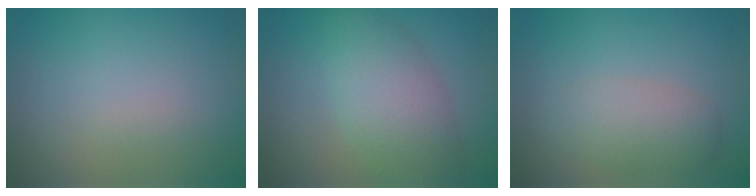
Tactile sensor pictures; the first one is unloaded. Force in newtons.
{"total": 5.1, "press": 5.1, "slide": 0.3}
{"total": 3.1, "press": 3.1, "slide": 0.1}